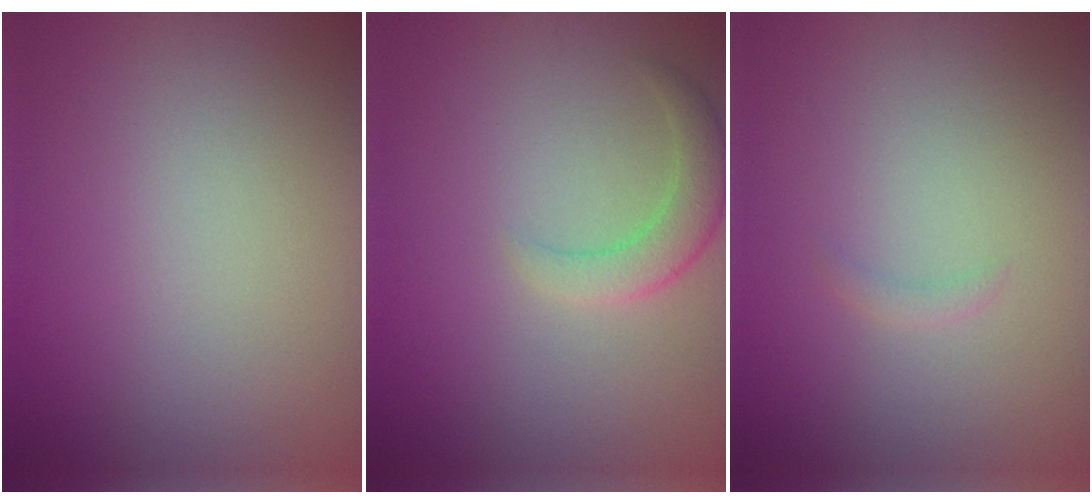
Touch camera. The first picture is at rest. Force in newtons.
{"total": 2.5, "press": 2.5, "slide": 0.2}
{"total": 0.6, "press": 0.6, "slide": 0.1}